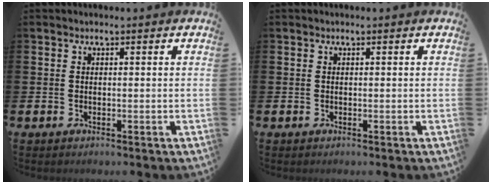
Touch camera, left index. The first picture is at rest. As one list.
[{"total": 0.0}]